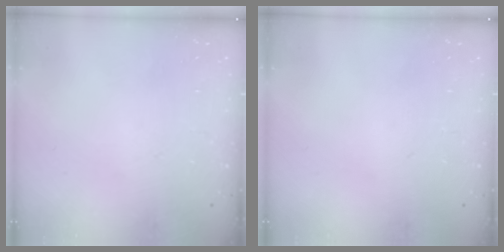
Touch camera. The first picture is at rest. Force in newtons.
{"total": 0.0}